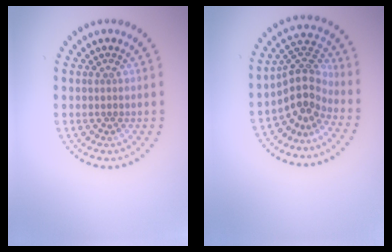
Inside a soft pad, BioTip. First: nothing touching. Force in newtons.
{"total": 3.6, "press": 2.6, "slide": 2.5}